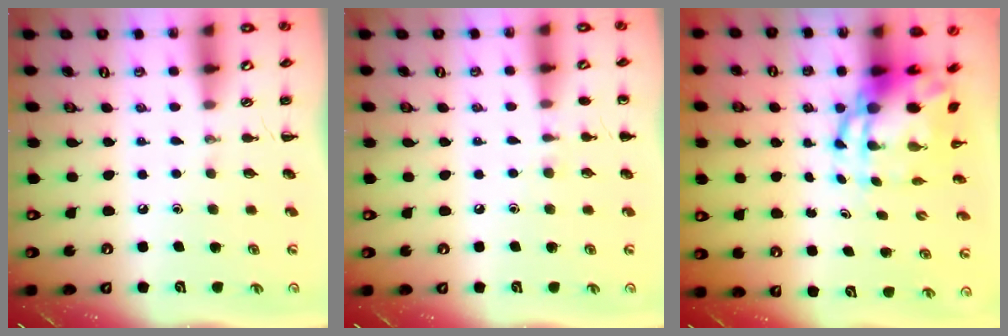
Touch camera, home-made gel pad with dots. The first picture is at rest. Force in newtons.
{"total": 5.4, "press": 5.2, "slide": 1.7}
{"total": 8.4, "press": 8.1, "slide": 2.1}